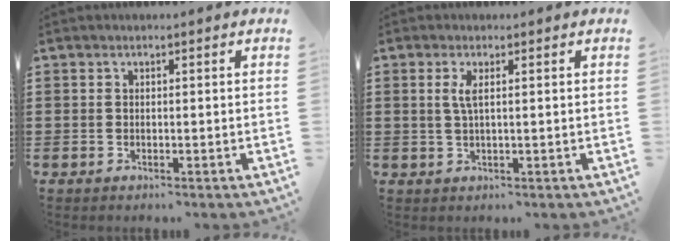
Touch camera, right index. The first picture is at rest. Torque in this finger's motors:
{"motor_torque": [0.30, -0.23, 0.09, 0.05]}